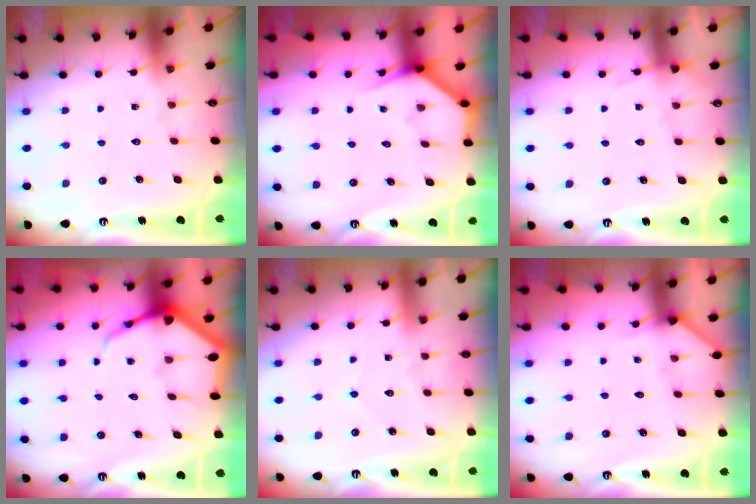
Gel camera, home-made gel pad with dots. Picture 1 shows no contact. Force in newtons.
{"total": 3.7, "press": 3.7, "slide": 0.3}
{"total": 4.0, "press": 4.0, "slide": 0.6}
{"total": 6.2, "press": 6.1, "slide": 0.8}
{"total": 3.6, "press": 3.6, "slide": 0.4}
{"total": 3.7, "press": 3.7, "slide": 0.5}